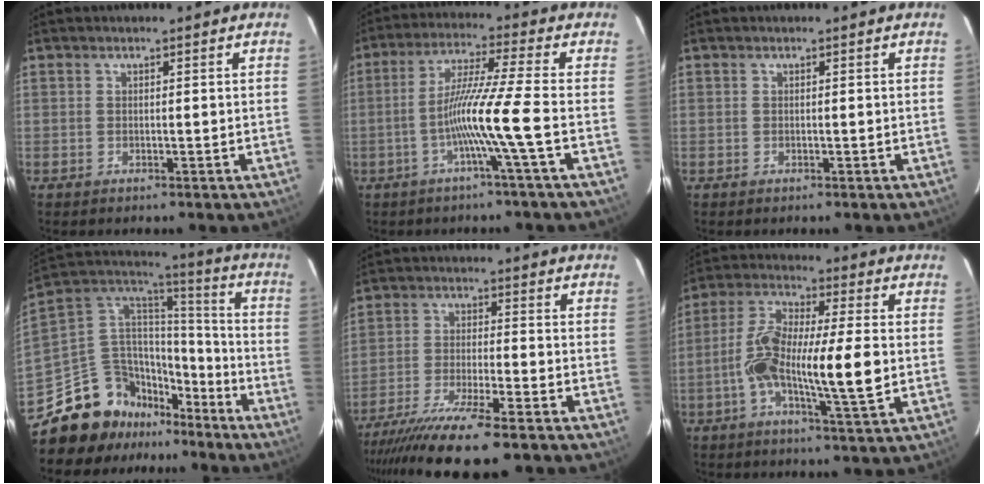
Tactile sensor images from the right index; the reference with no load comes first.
{"total": 9.6, "force": [-2.9, -2.4, 8.8], "torque": [-0.167, 0.000, -0.058]}
{"total": 0.0}
{"total": 17.2, "force": [-13.4, 10.1, 3.7], "torque": [-0.071, 0.098, -0.222]}
{"total": 13.4, "force": [-10.8, 0.0, 8.0], "torque": [-0.138, -0.035, -0.177]}
{"total": 14.3, "force": [-1.9, 1.9, 14.0], "torque": [-0.263, 0.006, -0.040]}